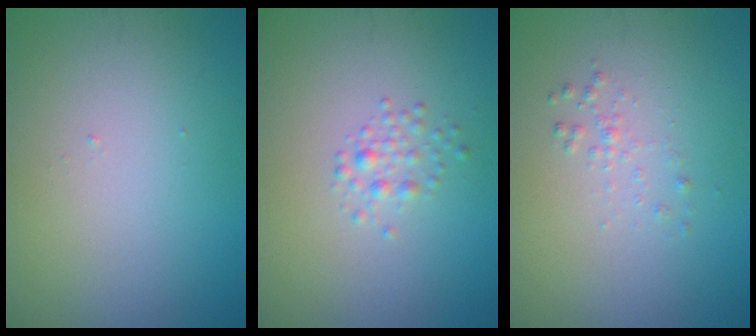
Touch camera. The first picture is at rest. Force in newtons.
{"total": 1.3, "press": 1.3, "slide": 0.0}
{"total": 0.9, "press": 0.9, "slide": 0.0}